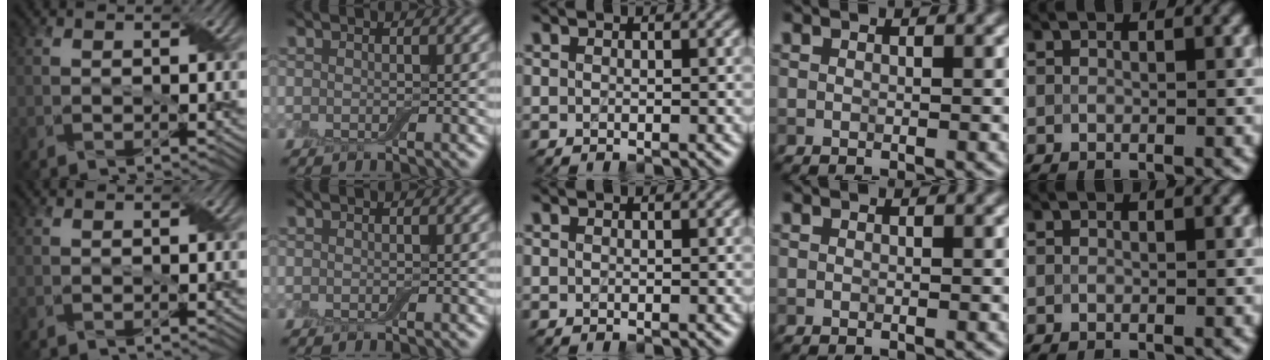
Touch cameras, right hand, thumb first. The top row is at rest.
{}